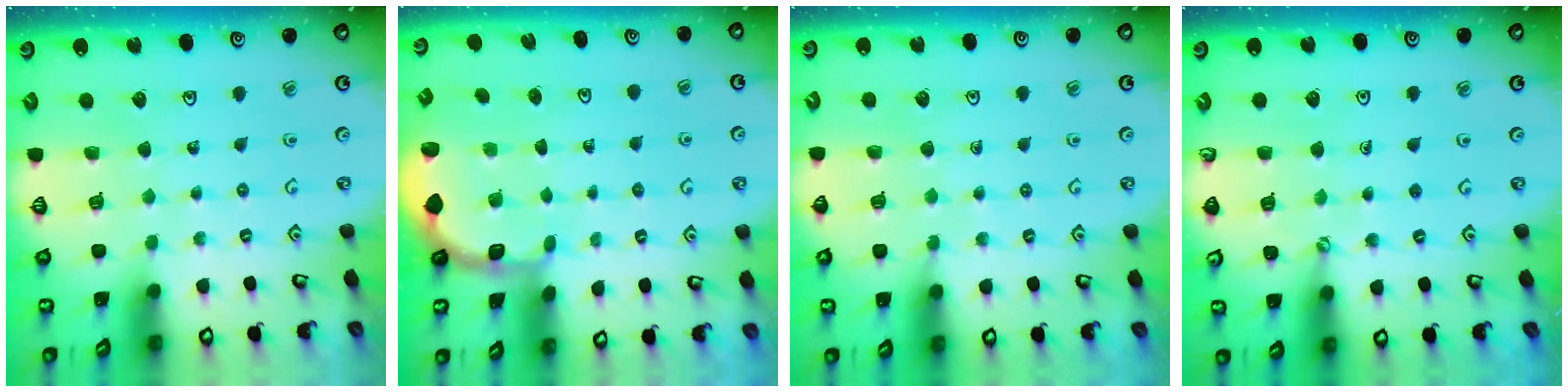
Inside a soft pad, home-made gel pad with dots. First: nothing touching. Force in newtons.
{"total": 1.9, "press": 1.8, "slide": 0.7}
{"total": 2.7, "press": 2.7, "slide": 0.4}
{"total": 0.9, "press": 0.9, "slide": 0.1}